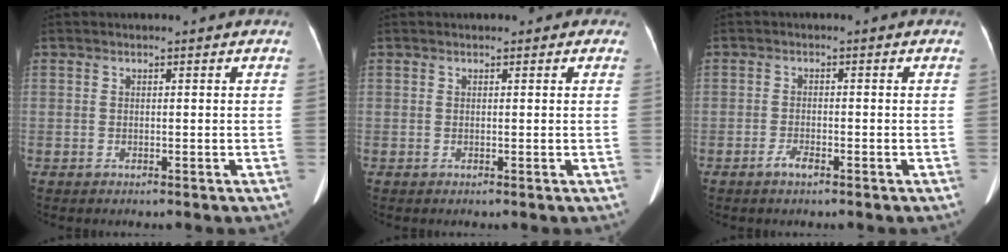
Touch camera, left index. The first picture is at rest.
{"total": 1.1, "force": [0.7, 0.8, 0.3], "torque": [0.004, 0.006, 0.001]}
{"total": 1.9, "force": [-1.3, 0.5, 1.2], "torque": [-0.028, -0.001, -0.024]}